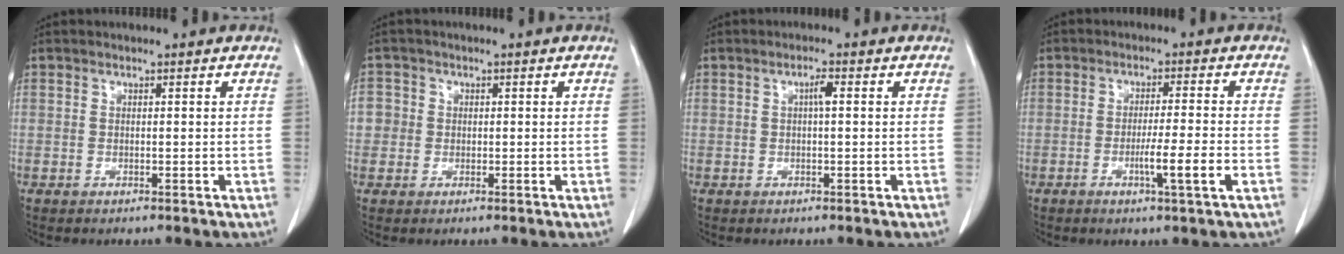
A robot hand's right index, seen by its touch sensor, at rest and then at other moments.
{"total": 2.7, "force": [0.0, 2.7, 0.3], "torque": [0.010, 0.007, -0.003]}
{"total": 1.7, "force": [0.3, 0.2, 1.7], "torque": [-0.030, 0.004, 0.004]}
{"total": 5.8, "force": [-1.9, -0.7, 5.4], "torque": [-0.087, -0.010, -0.033]}